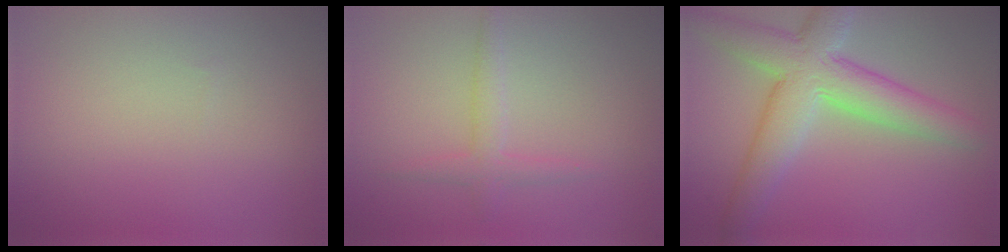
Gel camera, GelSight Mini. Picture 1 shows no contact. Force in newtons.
{"total": 1.8, "press": 1.8, "slide": 0.1}
{"total": 7.4, "press": 7.4, "slide": 0.5}